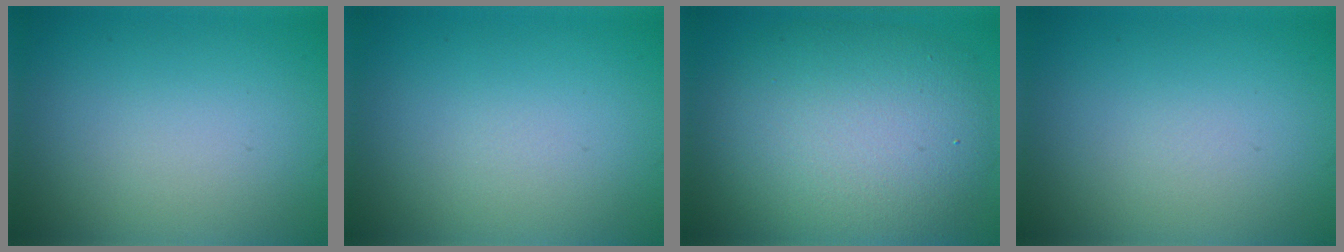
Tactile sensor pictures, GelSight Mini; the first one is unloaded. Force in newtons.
{"total": 0.0}
{"total": 10.5, "press": 10.5, "slide": 0.5}
{"total": 0.0}